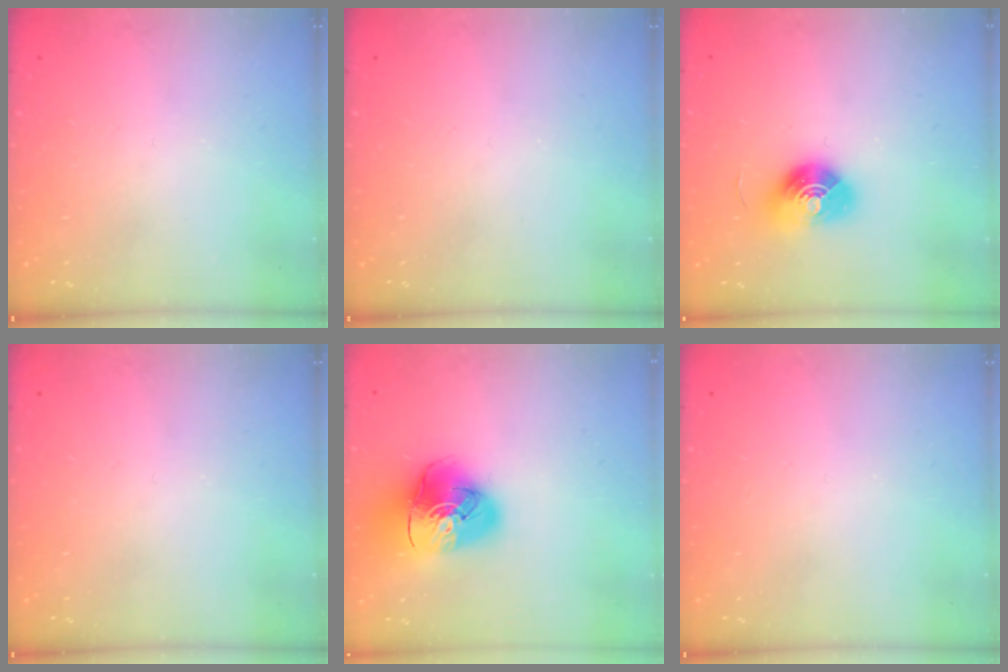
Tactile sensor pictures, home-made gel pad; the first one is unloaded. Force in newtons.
{"total": 0.0}
{"total": 10.4, "press": 10.4, "slide": 0.3}
{"total": 0.0}
{"total": 13.9, "press": 13.8, "slide": 1.7}
{"total": 0.0}